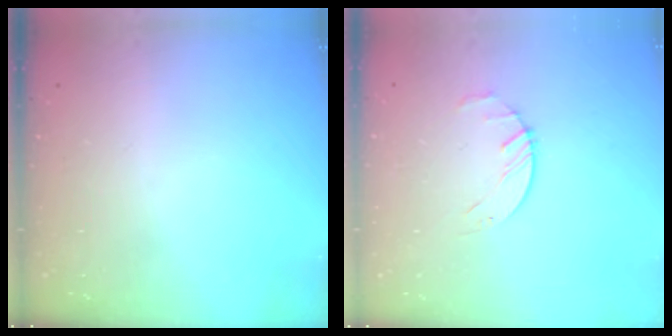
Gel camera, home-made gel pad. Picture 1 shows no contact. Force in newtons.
{"total": 2.7, "press": 2.6, "slide": 0.3}